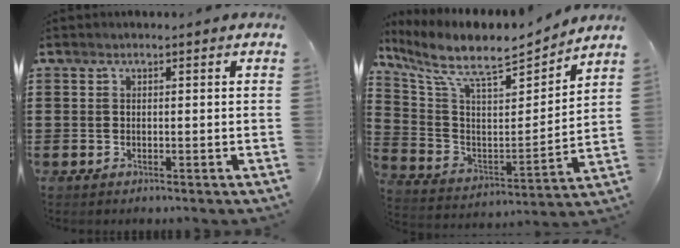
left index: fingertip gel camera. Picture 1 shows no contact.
{"total": 9.1, "force": [7.7, 2.2, 4.3], "torque": [-0.113, -0.052, 0.127]}